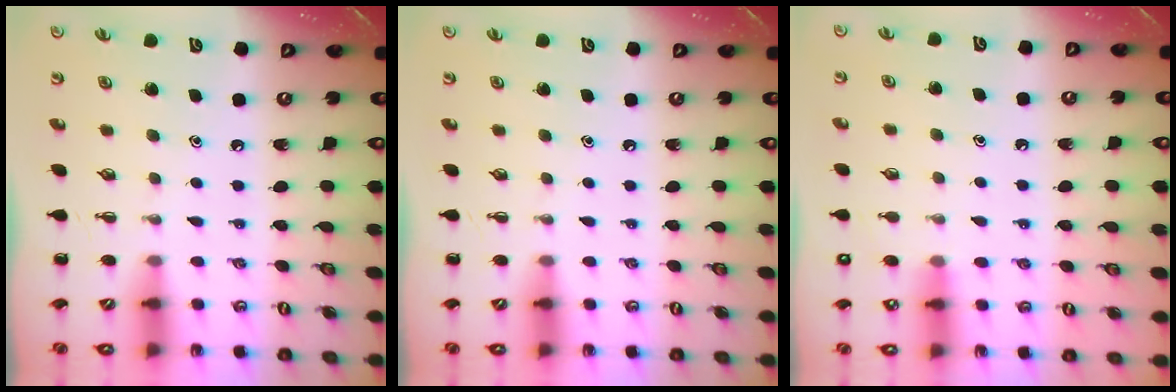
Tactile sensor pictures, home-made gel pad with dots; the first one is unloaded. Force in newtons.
{"total": 0.0}
{"total": 8.4, "press": 8.2, "slide": 2.0}